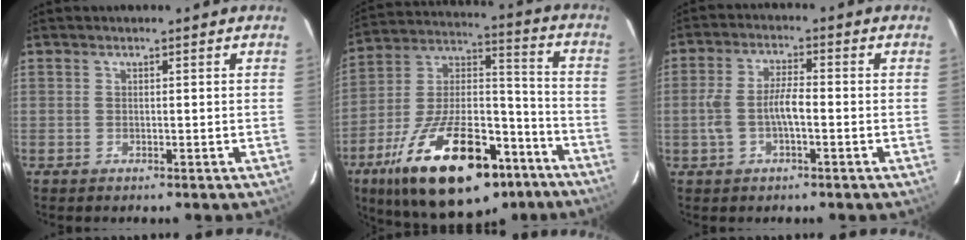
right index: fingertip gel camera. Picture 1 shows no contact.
{"total": 30.2, "force": [-18.0, 13.0, 20.4], "torque": [-0.354, 0.005, -0.271]}
{"total": 6.0, "force": [-1.5, 2.0, 5.5], "torque": [-0.114, 0.008, -0.025]}